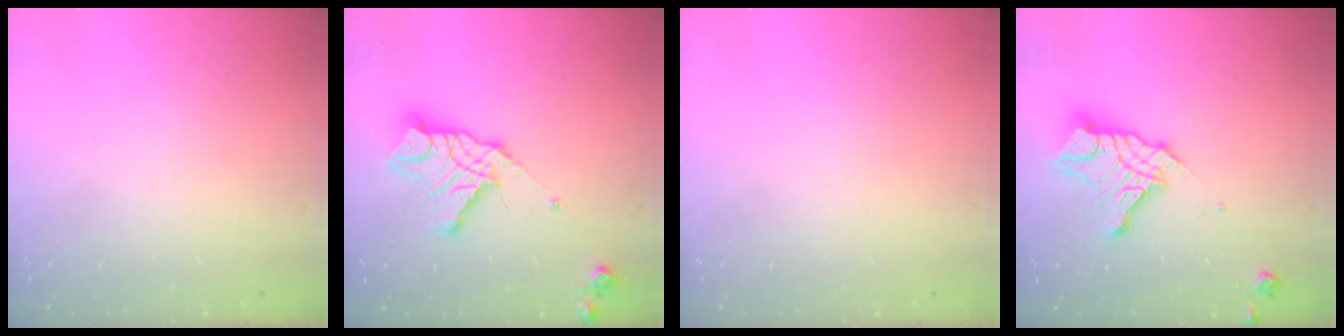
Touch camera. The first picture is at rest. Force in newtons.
{"total": 14.7, "press": 14.7, "slide": 1.1}
{"total": 0.0}
{"total": 13.1, "press": 13.1, "slide": 1.3}